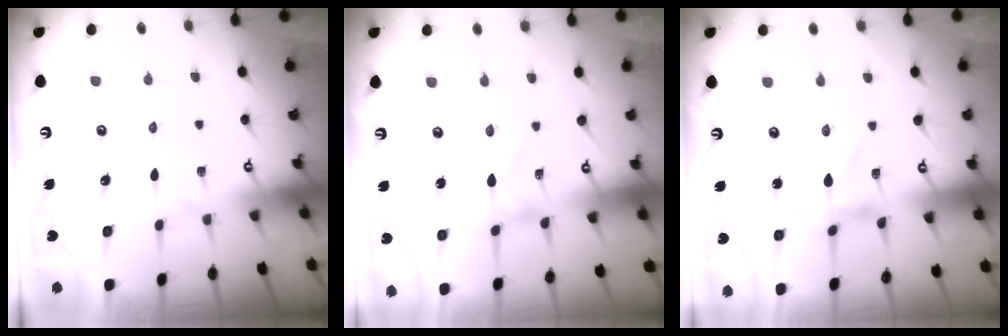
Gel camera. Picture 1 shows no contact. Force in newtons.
{"total": 0.0}
{"total": 0.0}